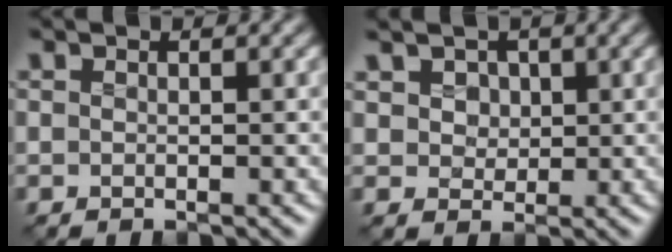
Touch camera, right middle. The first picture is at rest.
{"total": 3.4, "force": [1.7, 2.6, 1.4], "torque": [-0.045, 0.002, 0.032]}